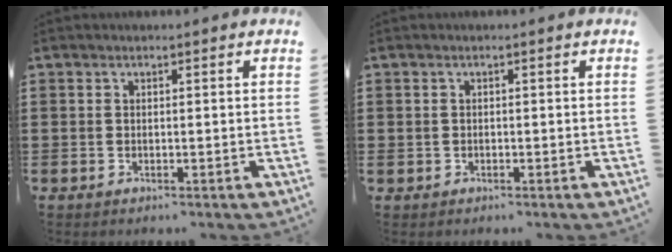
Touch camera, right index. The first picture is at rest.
{"total": 0.6, "force": [0.0, 0.6, 0.1], "torque": [-0.004, 0.004, -0.001]}